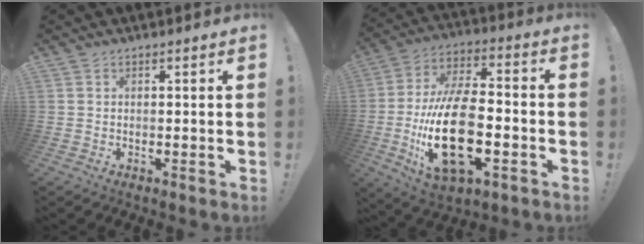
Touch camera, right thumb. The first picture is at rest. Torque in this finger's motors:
{"motor_torque": [2.28, 2.72, 2.30, -0.48, 0.84]}